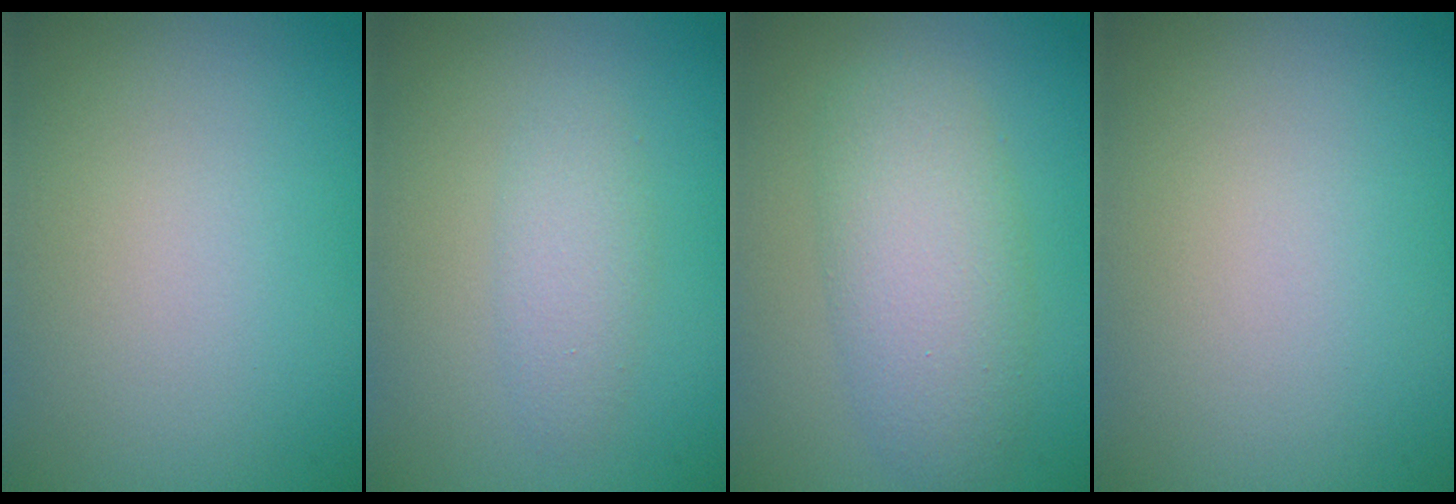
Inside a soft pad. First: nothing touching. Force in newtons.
{"total": 2.0, "press": 2.0, "slide": 0.0}
{"total": 5.3, "press": 5.3, "slide": 0.0}
{"total": 0.0}